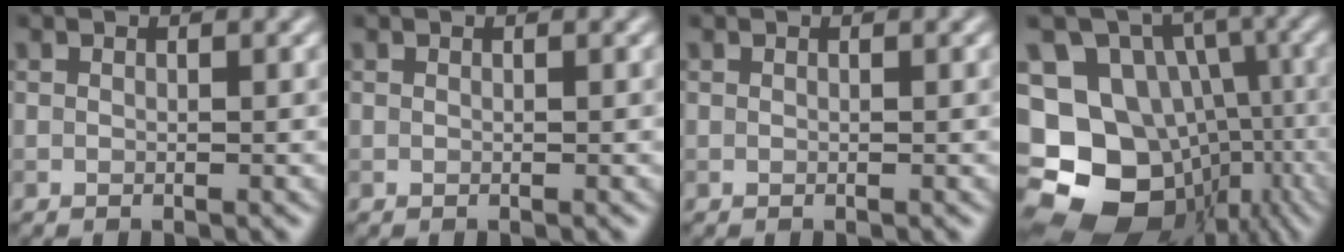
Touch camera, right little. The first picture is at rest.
{"total": 0.0}
{"total": 0.0}
{"total": 21.4, "force": [-7.0, 18.2, 9.0], "torque": [-0.179, -0.018, -0.094]}